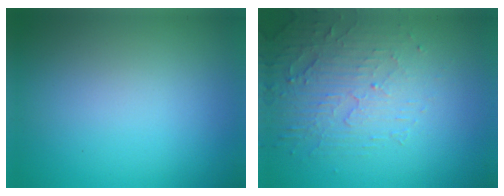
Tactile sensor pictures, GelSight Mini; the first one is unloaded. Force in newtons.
{"total": 5.0, "press": 3.3, "slide": 3.7}